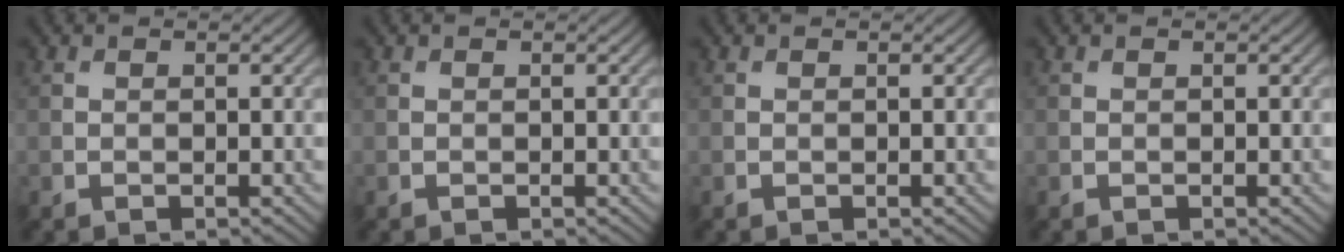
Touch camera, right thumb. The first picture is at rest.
{"total": 0.0}
{"total": 0.0}
{"total": 0.0}